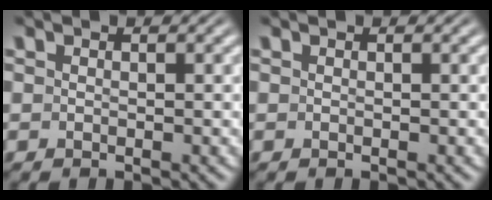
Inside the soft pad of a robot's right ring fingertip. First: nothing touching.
{"total": 0.0}